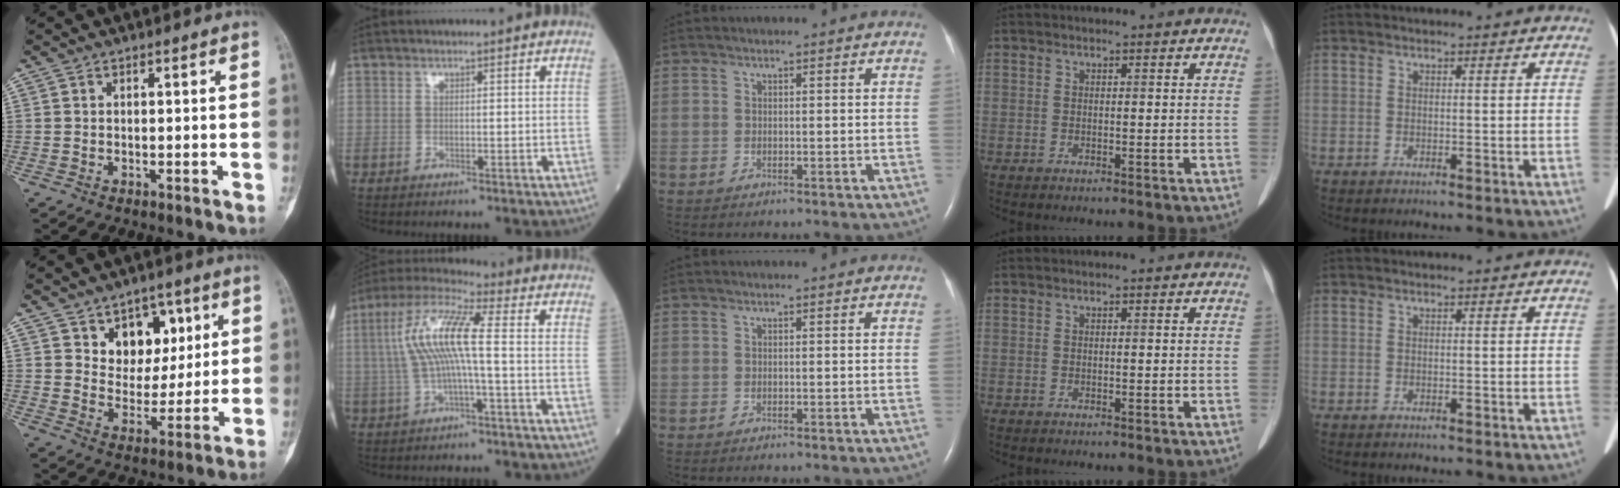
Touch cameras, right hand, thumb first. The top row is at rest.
{"thumb": {"total": 10.7, "force": [4.9, 7.9, 5.4], "torque": [-0.033, -0.023, 0.081]}, "index": {"total": 10.4, "force": [0.1, 1.0, 10.3], "torque": [-0.214, 0.027, -0.004]}}